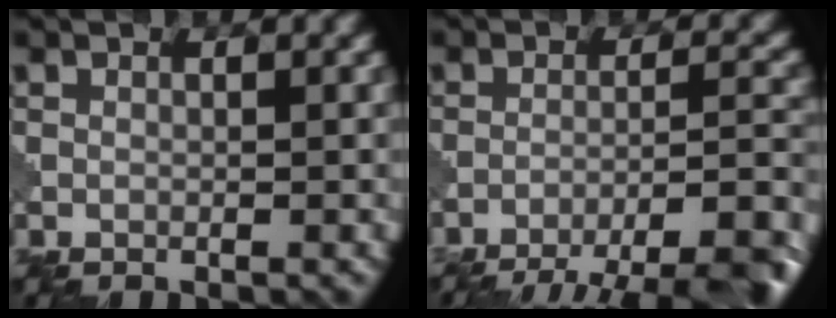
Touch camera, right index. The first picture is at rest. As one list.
[{"total": 12.5, "force": [-10.5, 3.0, 6.1], "torque": [-0.074, 0.002, -0.125]}]